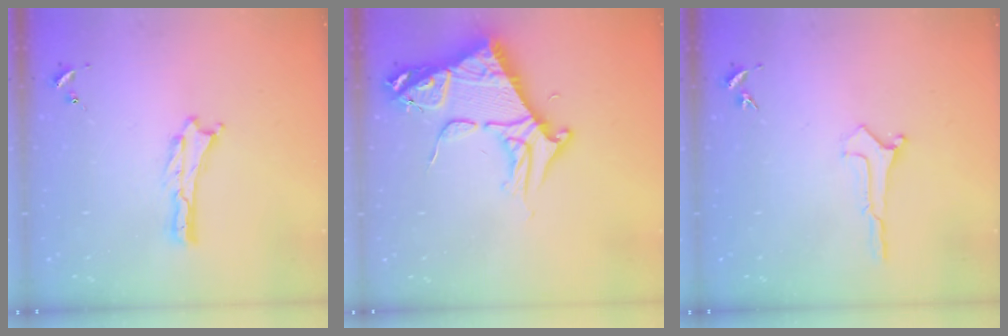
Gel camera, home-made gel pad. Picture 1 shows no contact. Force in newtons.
{"total": 9.0, "press": 9.0, "slide": 1.1}
{"total": 0.0}